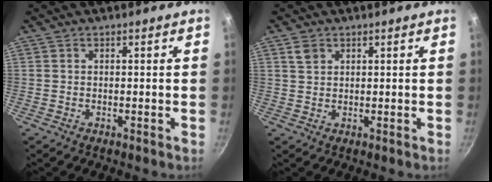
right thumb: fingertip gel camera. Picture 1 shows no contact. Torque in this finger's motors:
{"motor_torque": [-0.37, 0.34, -0.06, 0.00, 0.00]}